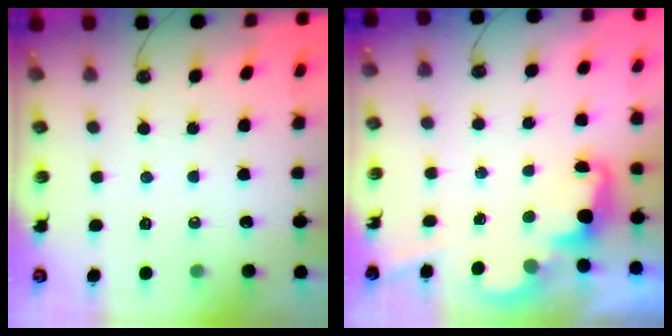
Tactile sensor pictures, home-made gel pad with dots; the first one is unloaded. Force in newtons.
{"total": 2.5, "press": 2.5, "slide": 0.5}